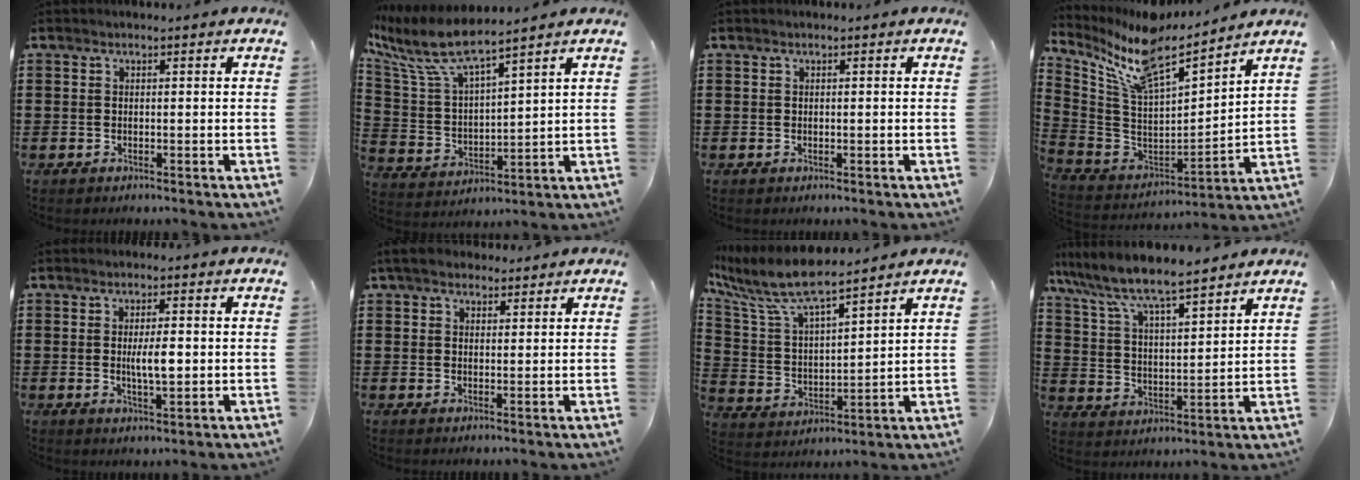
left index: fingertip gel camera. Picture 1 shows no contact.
{"total": 8.6, "force": [7.0, 1.1, 5.0], "torque": [-0.135, -0.041, 0.116]}
{"total": 0.0}
{"total": 10.5, "force": [8.3, 2.3, 6.0], "torque": [-0.151, -0.049, 0.141]}
{"total": 4.6, "force": [0.1, 1.3, 4.4], "torque": [-0.072, -0.003, -0.002]}
{"total": 3.8, "force": [3.1, 1.8, 1.3], "torque": [-0.036, 0.004, 0.059]}
{"total": 9.4, "force": [8.0, 1.1, 4.7], "torque": [-0.134, -0.043, 0.133]}
{"total": 7.1, "force": [6.5, 0.5, 2.7], "torque": [-0.082, -0.039, 0.109]}